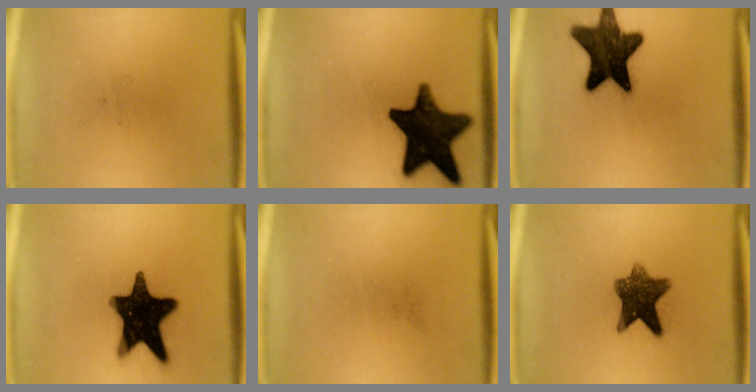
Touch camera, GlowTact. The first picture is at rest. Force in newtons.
{"total": 17.0}
{"total": 16.1}
{"total": 17.9}
{"total": 0.0}
{"total": 9.5}